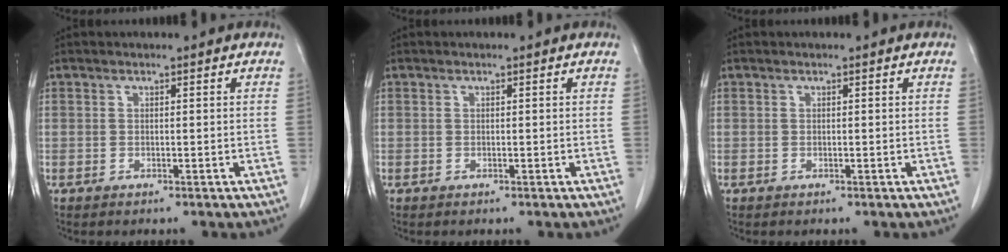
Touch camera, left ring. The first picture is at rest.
{"total": 0.0}
{"total": 0.0}